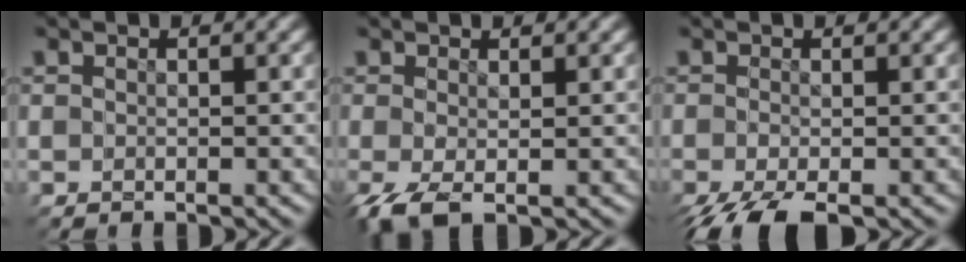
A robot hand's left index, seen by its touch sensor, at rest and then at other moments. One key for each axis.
{"total": 0.5, "fx": -0.2, "fy": 0.1, "fz": 0.5, "tx": 0.006, "ty": 0.003, "tz": -0.003}
{"total": 1.5, "fx": -1.1, "fy": -0.8, "fz": 0.6, "tx": 0.009, "ty": 0.000, "tz": -0.015}